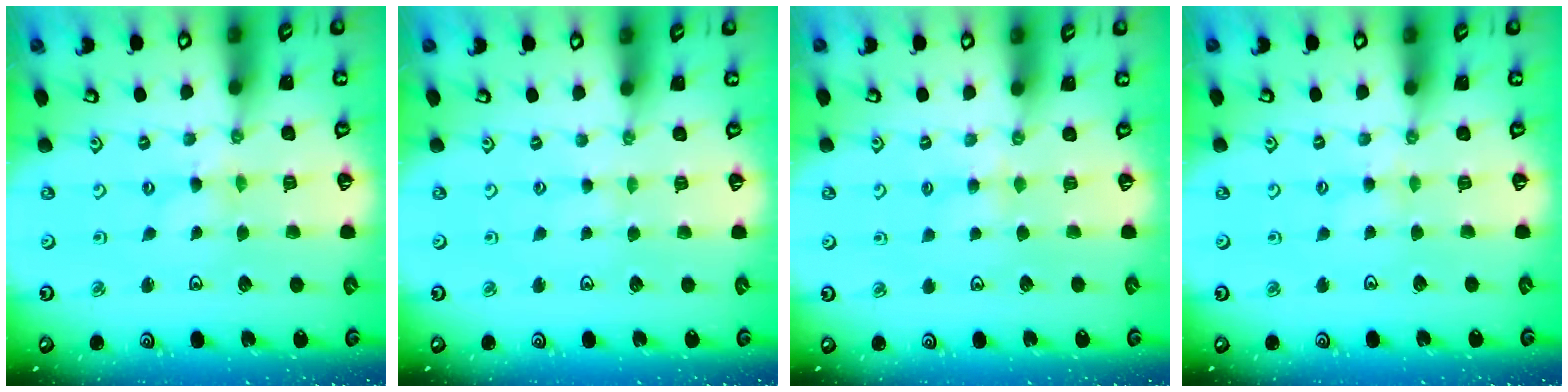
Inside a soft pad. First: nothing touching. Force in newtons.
{"total": 0.9, "press": 0.9, "slide": 0.2}
{"total": 2.2, "press": 2.1, "slide": 0.4}
{"total": 2.0, "press": 2.0, "slide": 0.2}